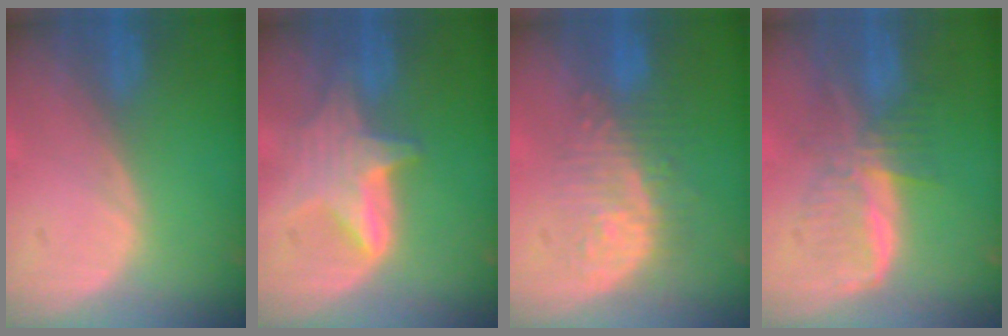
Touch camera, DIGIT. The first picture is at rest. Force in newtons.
{"total": 6.3, "press": 6.2, "slide": 0.7}
{"total": 8.9, "press": 8.3, "slide": 3.2}
{"total": 6.5, "press": 6.3, "slide": 1.6}